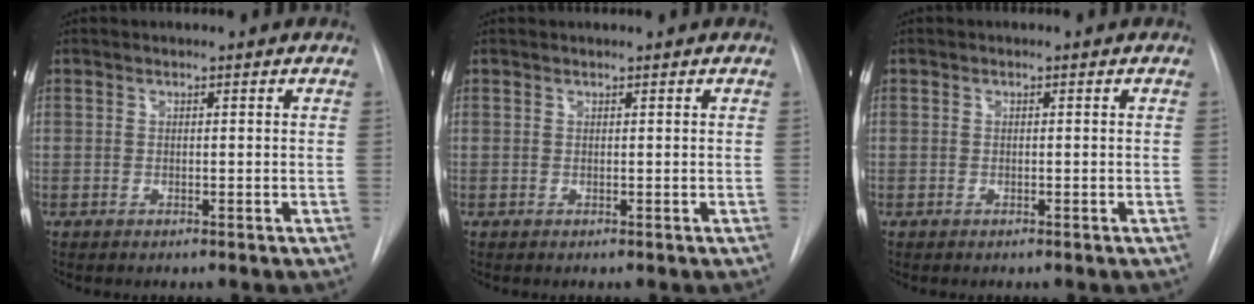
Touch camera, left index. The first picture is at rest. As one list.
[{"total": 1.1, "force": [1.0, -0.1, 0.3], "torque": [-0.003, 0.015, 0.021]}, {"total": 0.0}]